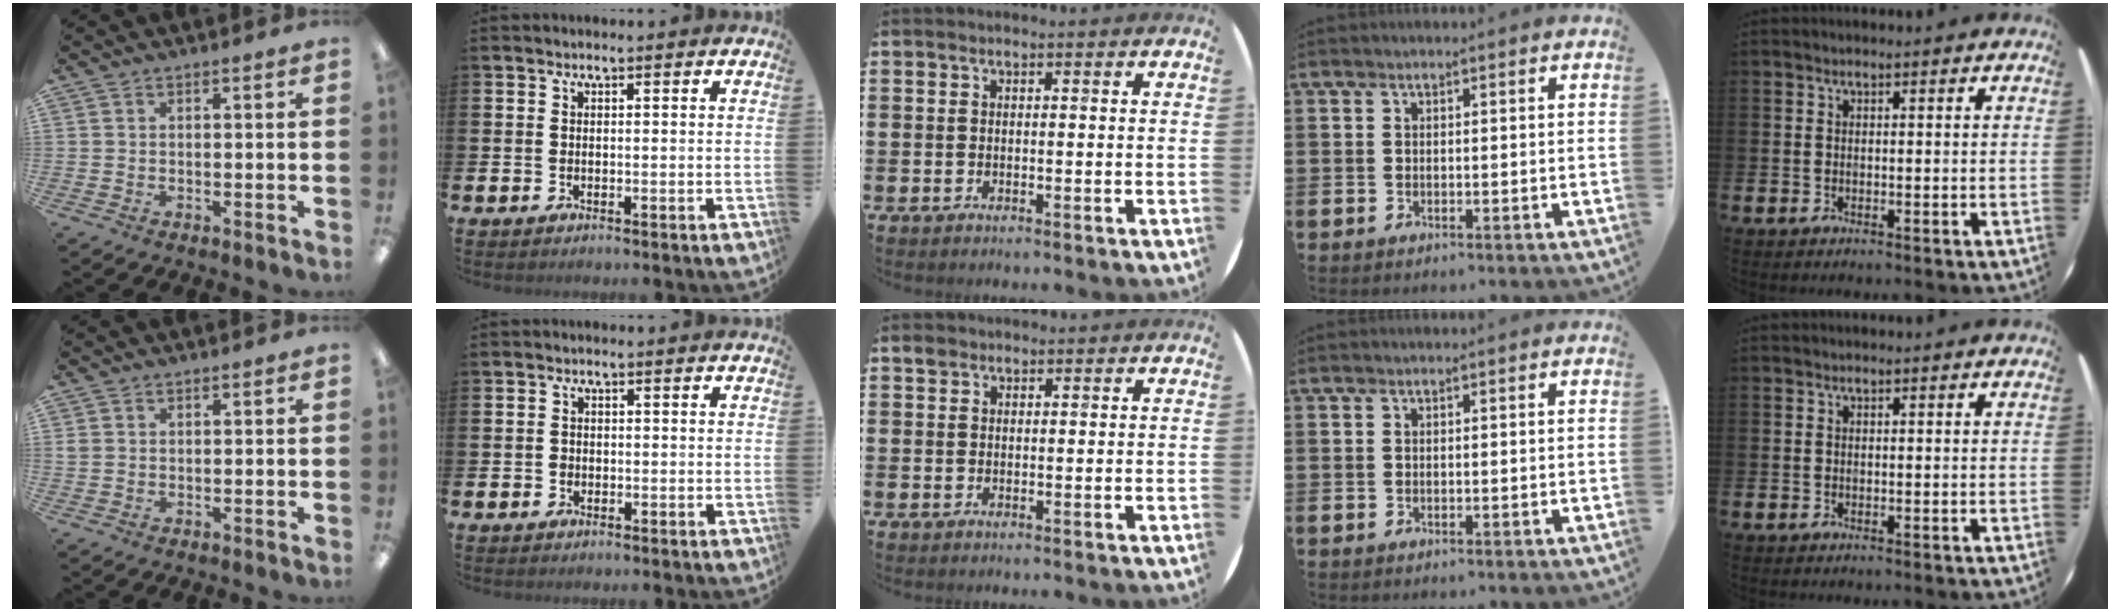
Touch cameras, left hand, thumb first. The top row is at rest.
{"thumb": {"total": 0.9, "force": [0.5, 0.7, 0.4], "torque": [-0.009, 0.003, 0.009]}, "index": {"total": 0.8, "force": [-0.2, 0.8, 0.1], "torque": [0.001, 0.003, -0.008]}, "middle": {"total": 1.1, "force": [0.8, 0.7, 0.2], "torque": [0.004, 0.001, 0.013]}}